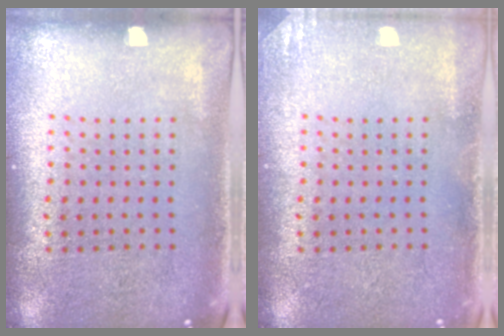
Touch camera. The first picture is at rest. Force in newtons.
{"total": 1.1, "press": 1.1, "slide": 0.1}